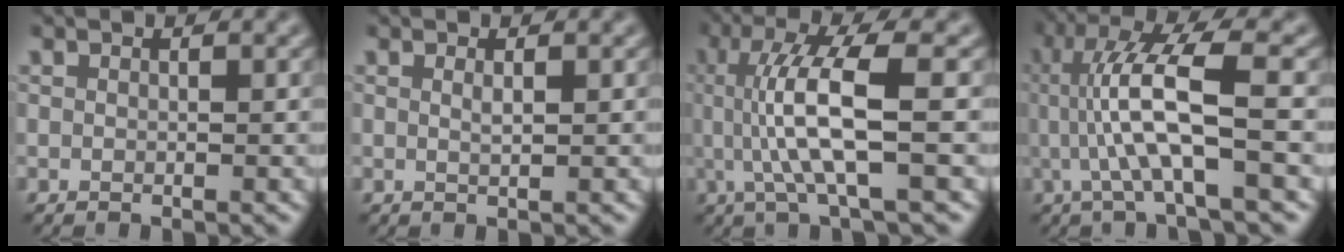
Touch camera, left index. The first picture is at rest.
{"total": 0.6, "force": [-0.2, 0.0, 0.6], "torque": [-0.004, 0.004, 0.001]}
{"total": 6.8, "force": [-0.4, 1.4, 6.7], "torque": [-0.127, 0.004, 0.001]}
{"total": 7.3, "force": [-0.9, 1.3, 7.1], "torque": [-0.138, 0.013, -0.007]}